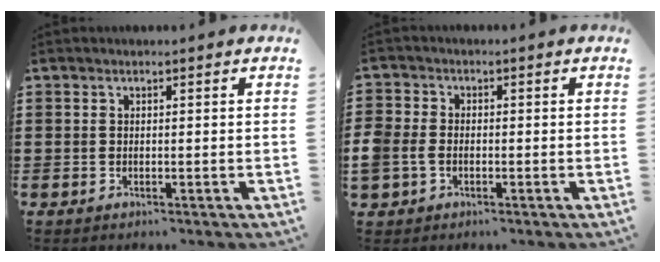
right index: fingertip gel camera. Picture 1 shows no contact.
{"total": 2.9, "force": [-1.0, 2.2, 1.6], "torque": [-0.053, -0.004, -0.026]}